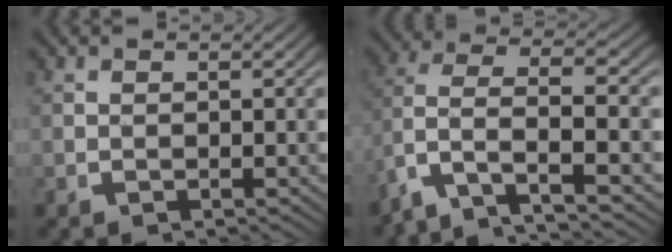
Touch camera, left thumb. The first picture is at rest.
{"total": 8.2, "force": [-2.8, 5.3, 5.5], "torque": [-0.152, -0.048, -0.022]}